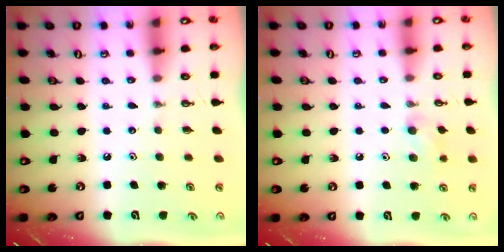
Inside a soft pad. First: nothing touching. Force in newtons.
{"total": 8.0, "press": 7.8, "slide": 1.7}